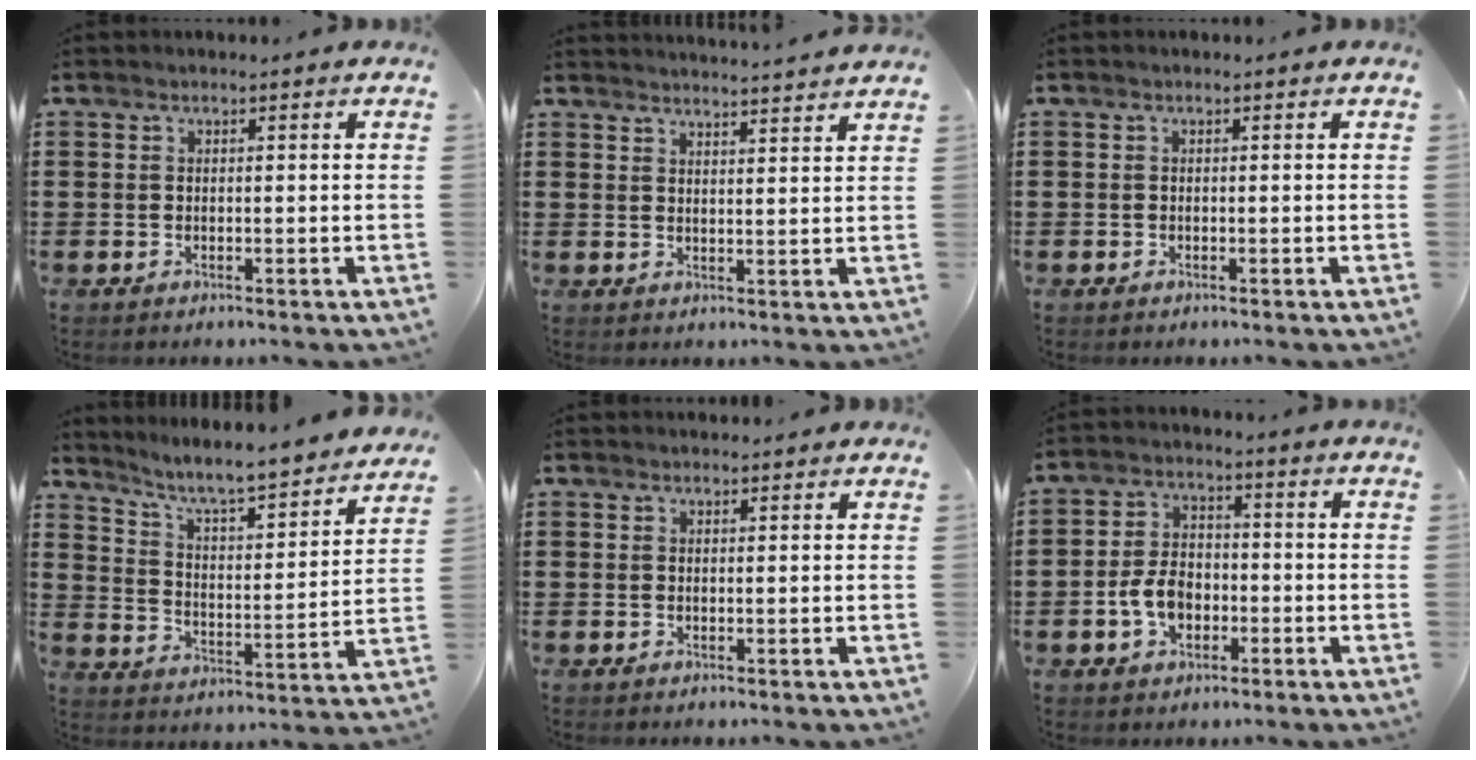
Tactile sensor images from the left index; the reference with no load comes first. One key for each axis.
{"total": 3.0, "fx": 2.9, "fy": -0.8, "fz": 0.0, "tx": -0.008, "ty": -0.016, "tz": 0.054}
{"total": 0.0}
{"total": 6.0, "fx": 5.5, "fy": -0.3, "fz": 2.4, "tx": -0.072, "ty": -0.049, "tz": 0.085}
{"total": 0.7, "fx": 0.7, "fy": 0.1, "fz": 0.1, "tx": -0.003, "ty": -0.001, "tz": 0.015}
{"total": 6.0, "fx": -1.9, "fy": 3.9, "fz": 4.1, "tx": -0.102, "ty": 0.002, "tz": -0.042}